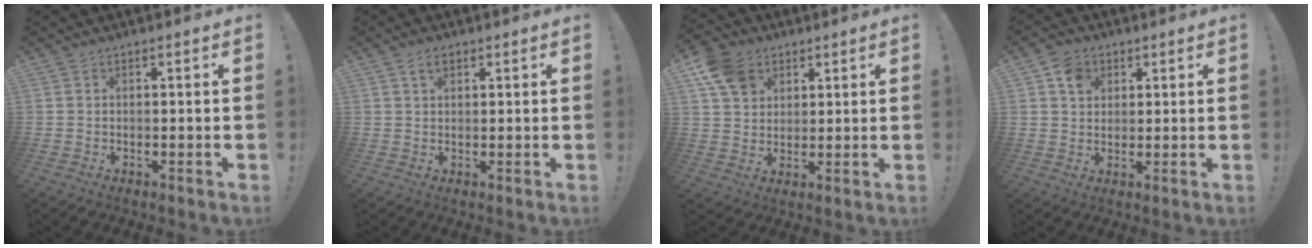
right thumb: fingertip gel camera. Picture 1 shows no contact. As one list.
[{"total": 2.8, "force": [1.6, 1.7, 1.6], "torque": [-0.022, 0.000, 0.026]}, {"total": 10.8, "force": [5.5, 8.2, 4.6], "torque": [-0.072, -0.019, 0.110]}, {"total": 6.1, "force": [2.8, 5.0, 2.2], "torque": [-0.027, -0.007, 0.051]}]